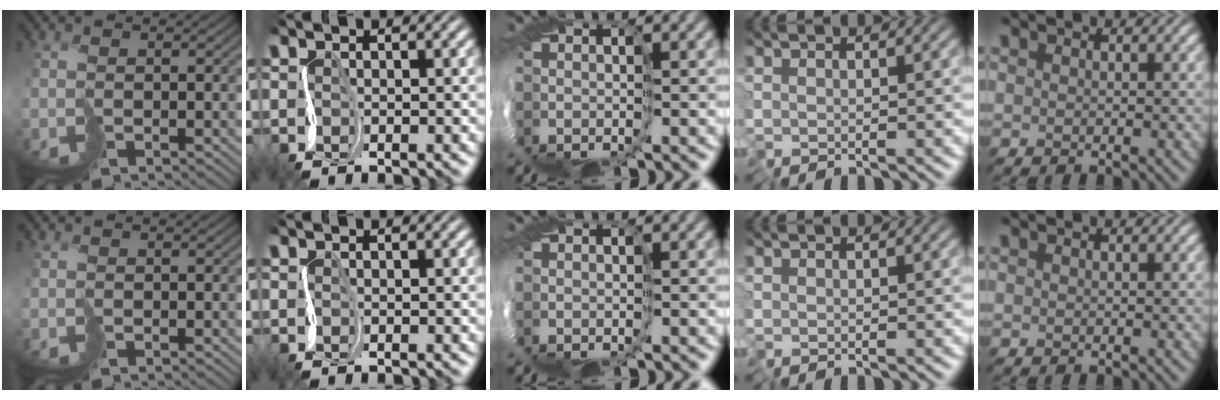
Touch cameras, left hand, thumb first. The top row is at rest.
{}